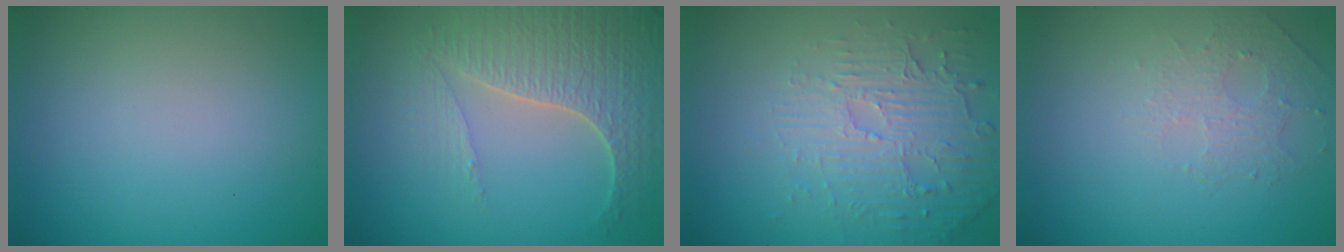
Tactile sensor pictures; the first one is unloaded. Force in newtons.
{"total": 5.1, "press": 4.4, "slide": 2.6}
{"total": 4.8, "press": 3.3, "slide": 3.4}
{"total": 1.5, "press": 1.0, "slide": 1.1}